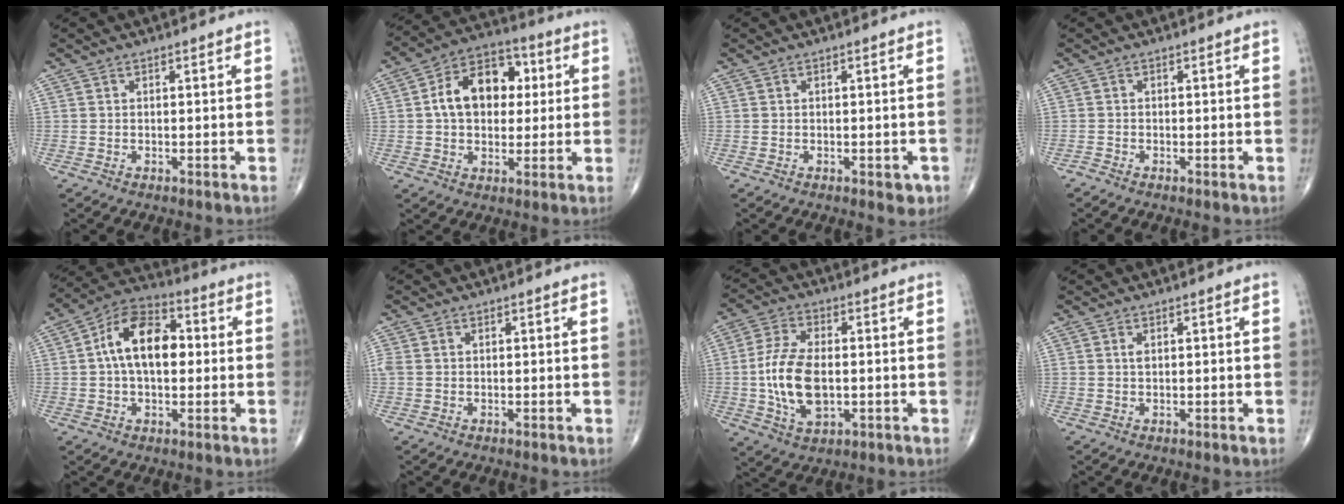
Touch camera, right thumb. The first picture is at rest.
{"total": 13.8, "force": [2.1, 9.5, 9.8], "torque": [-0.124, 0.018, 0.025]}
{"total": 2.0, "force": [-0.8, 1.1, 1.5], "torque": [-0.005, 0.000, -0.008]}
{"total": 0.6, "force": [-0.5, 0.1, 0.2], "torque": [-0.008, -0.004, -0.017]}
{"total": 13.5, "force": [1.3, 8.1, 10.8], "torque": [-0.166, 0.027, 0.008]}
{"total": 1.8, "force": [0.2, 1.3, 1.2], "torque": [-0.043, 0.014, 0.009]}
{"total": 12.5, "force": [-1.1, 6.7, 10.5], "torque": [-0.204, 0.000, -0.018]}
{"total": 0.8, "force": [0.3, 0.4, 0.7], "torque": [-0.011, 0.003, 0.004]}